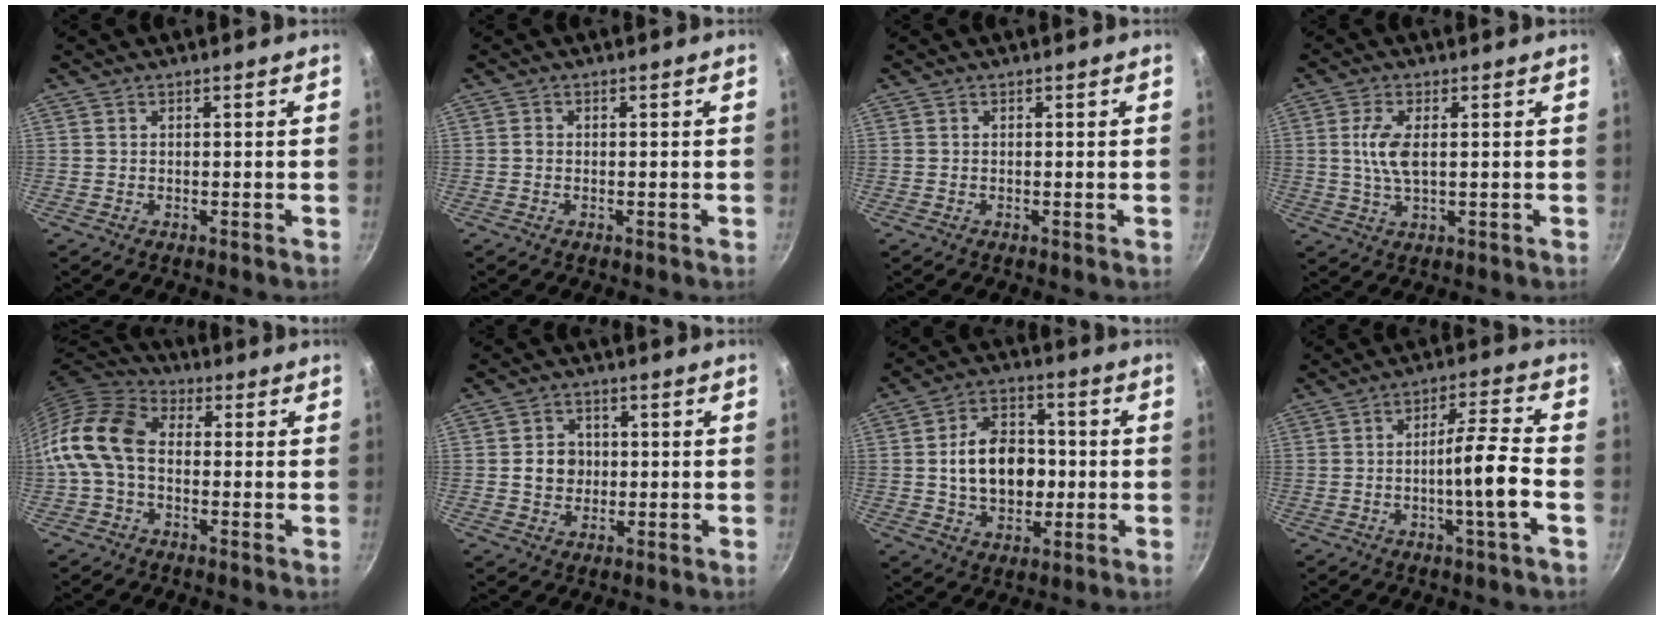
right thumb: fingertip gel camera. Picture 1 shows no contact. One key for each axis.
{"total": 0.7, "fx": -0.1, "fy": 0.5, "fz": 0.3, "tx": -0.005, "ty": 0.003, "tz": -0.004}
{"total": 0.0}
{"total": 6.2, "fx": 0.8, "fy": 2.6, "fz": 5.5, "tx": -0.117, "ty": 0.000, "tz": 0.016}
{"total": 13.4, "fx": -1.2, "fy": 9.3, "fz": 9.6, "tx": -0.176, "ty": 0.037, "tz": -0.045}
{"total": 5.5, "fx": 0.0, "fy": 4.9, "fz": 2.5, "tx": -0.013, "ty": 0.005, "tz": -0.004}
{"total": 13.7, "fx": -0.3, "fy": 9.9, "fz": 9.5, "tx": -0.120, "ty": 0.018, "tz": -0.007}
{"total": 9.2, "fx": -2.7, "fy": 0.0, "fz": 8.8, "tx": -0.143, "ty": 0.026, "tz": -0.046}